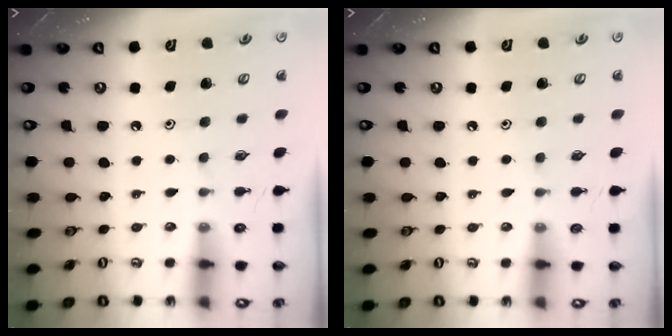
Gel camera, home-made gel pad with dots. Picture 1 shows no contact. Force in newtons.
{"total": 2.7, "press": 2.7, "slide": 0.3}